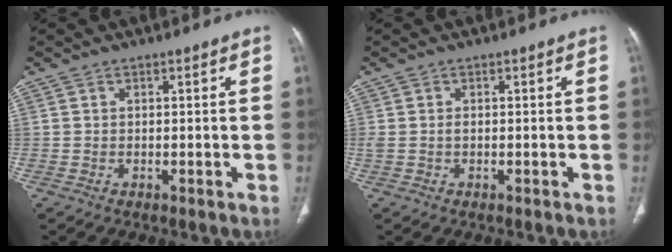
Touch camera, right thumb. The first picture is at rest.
{"total": 1.5, "force": [0.0, 0.9, 1.2], "torque": [-0.026, 0.003, 0.001]}